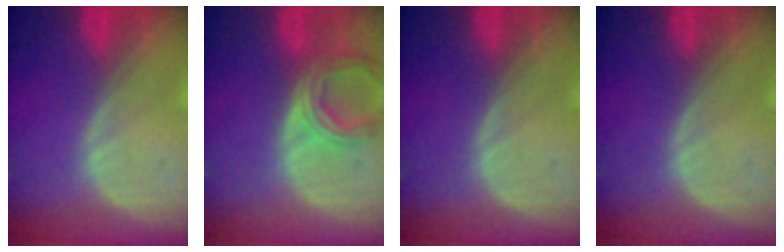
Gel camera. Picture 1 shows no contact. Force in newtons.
{"total": 6.2, "press": 5.7, "slide": 2.5}
{"total": 0.0}
{"total": 0.0}